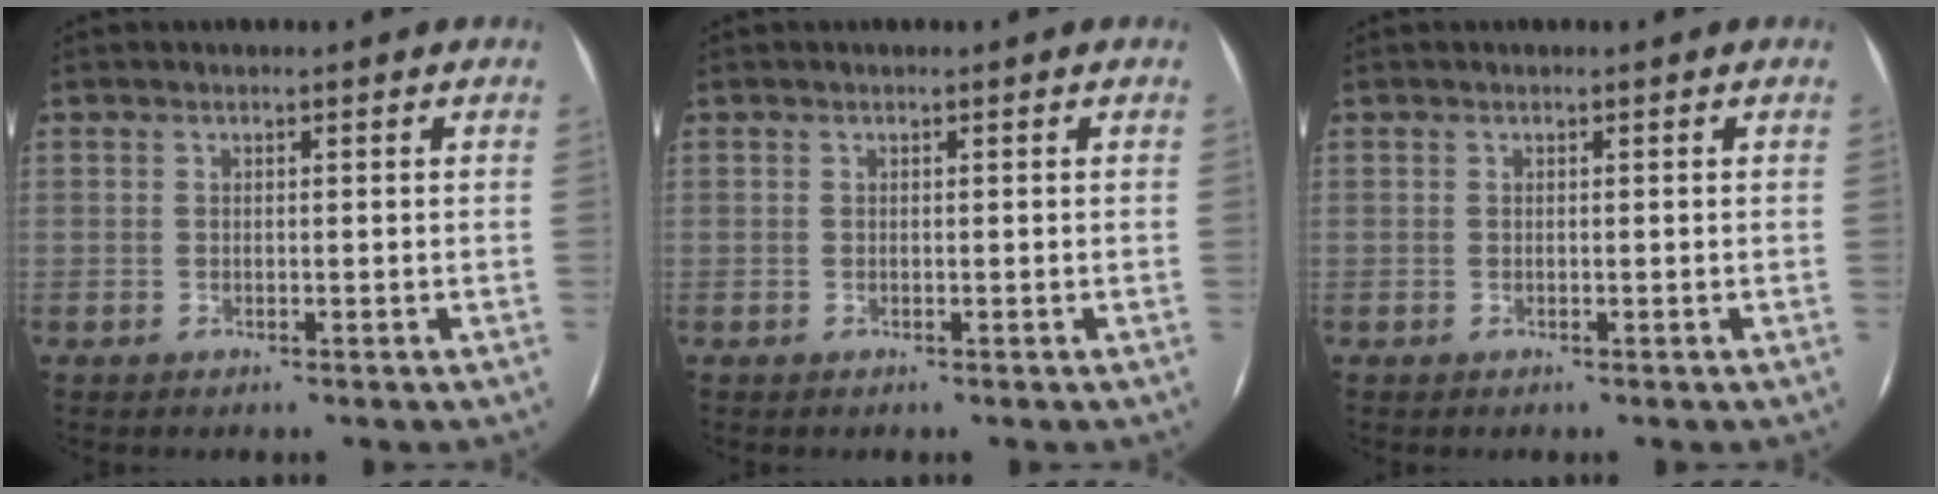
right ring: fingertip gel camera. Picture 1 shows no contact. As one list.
[{"total": 0.0}, {"total": 0.0}]